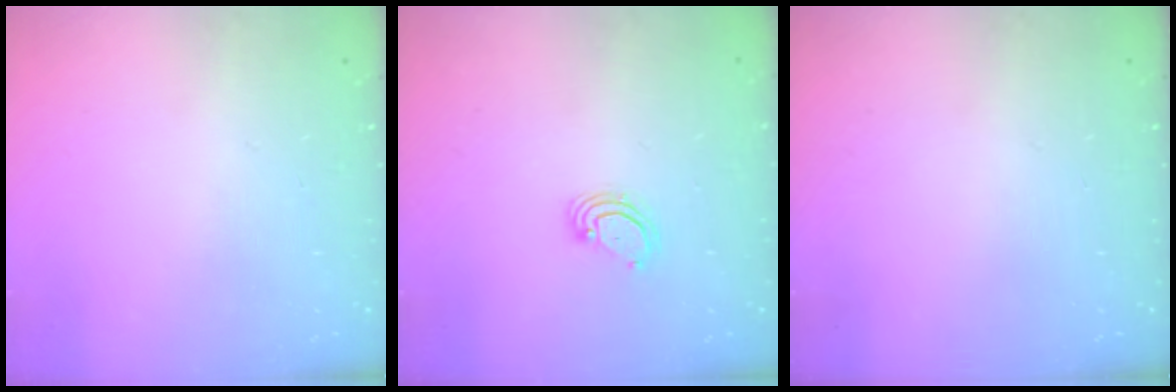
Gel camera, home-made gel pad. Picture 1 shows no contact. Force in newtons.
{"total": 3.0, "press": 2.9, "slide": 0.3}
{"total": 0.0}